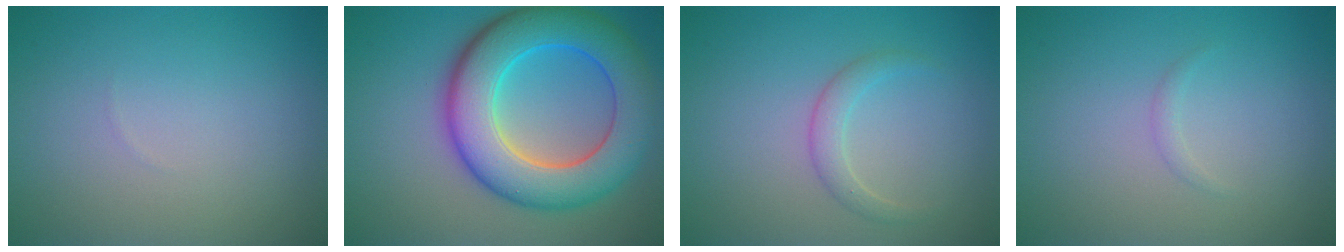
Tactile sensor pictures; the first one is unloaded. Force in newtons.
{"total": 10.6, "press": 10.5, "slide": 0.7}
{"total": 1.7, "press": 1.7, "slide": 0.1}
{"total": 0.6, "press": 0.6, "slide": 0.0}